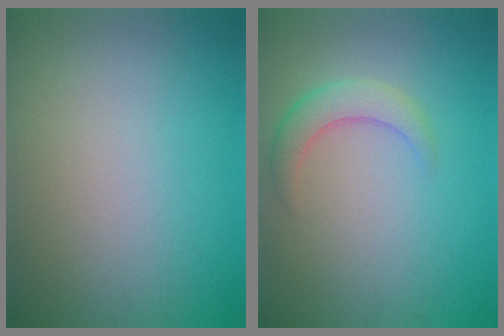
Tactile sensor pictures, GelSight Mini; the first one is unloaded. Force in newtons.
{"total": 2.8, "press": 2.8, "slide": 0.1}